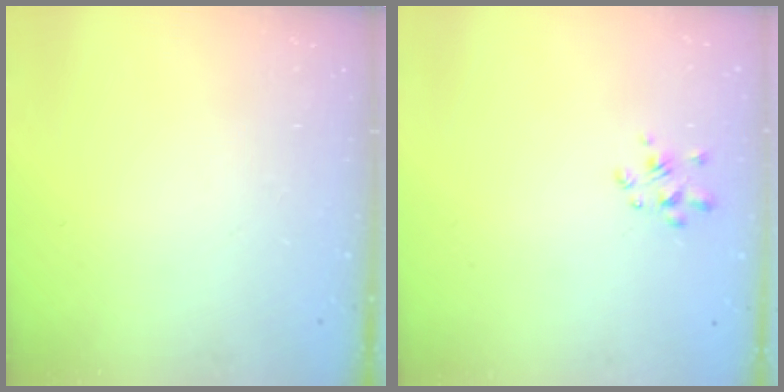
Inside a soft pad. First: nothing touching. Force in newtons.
{"total": 2.7, "press": 2.4, "slide": 1.2}